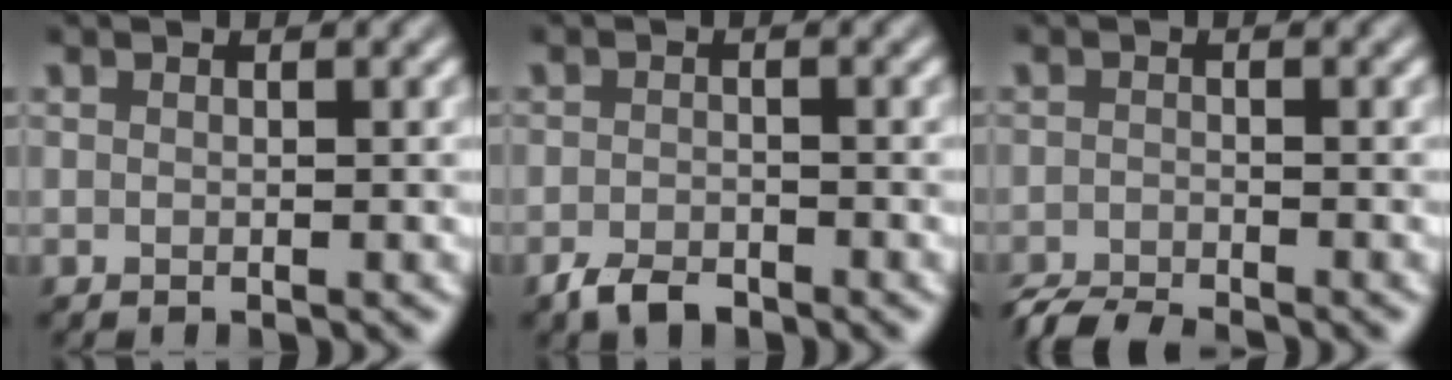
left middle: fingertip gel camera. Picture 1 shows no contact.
{"total": 2.2, "force": [-1.7, 1.0, 1.0], "torque": [-0.020, 0.000, -0.035]}
{"total": 3.4, "force": [-3.2, 0.3, 1.0], "torque": [-0.015, -0.008, -0.064]}